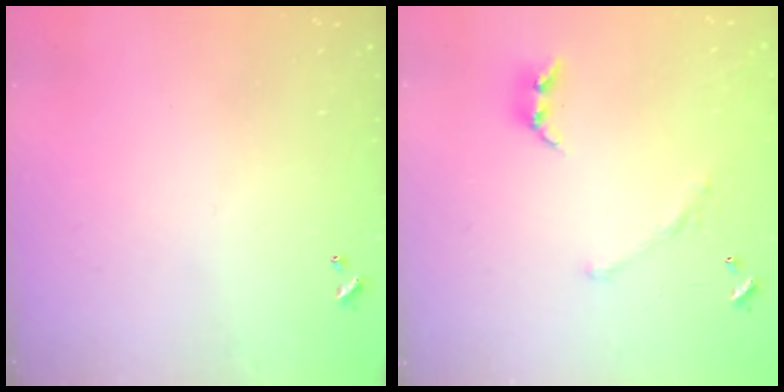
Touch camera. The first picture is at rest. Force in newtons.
{"total": 1.6, "press": 1.1, "slide": 1.1}